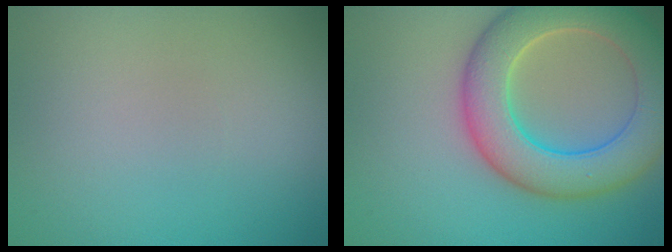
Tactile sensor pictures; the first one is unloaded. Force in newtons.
{"total": 8.5, "press": 8.4, "slide": 0.5}